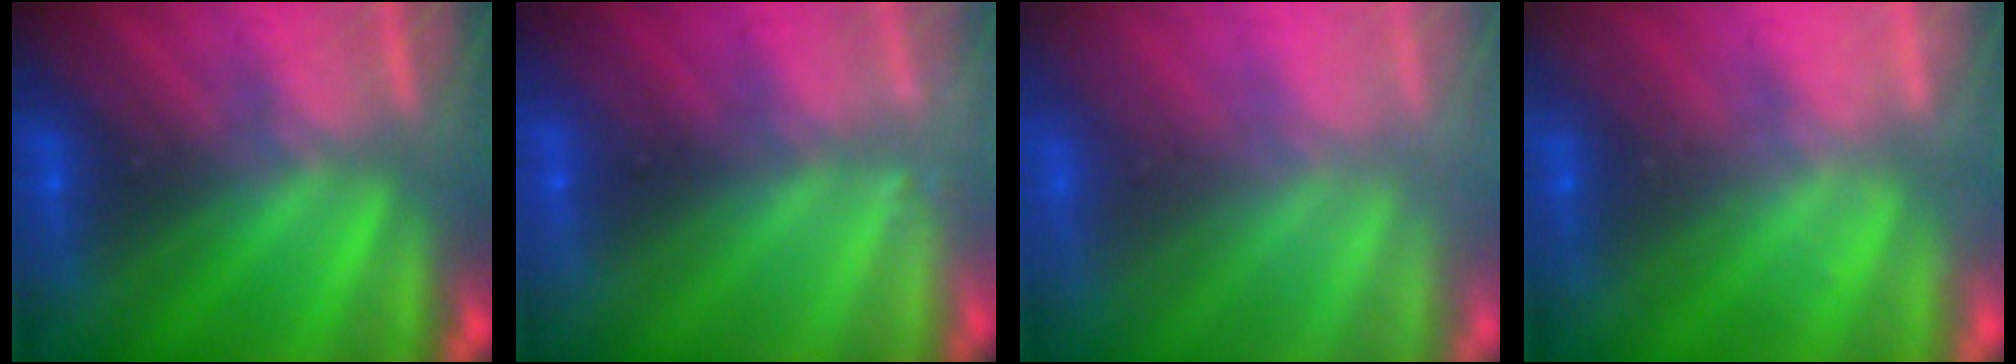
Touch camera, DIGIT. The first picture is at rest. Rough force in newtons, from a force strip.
{"total": 2.4}
{"total": 8.0}
{"total": 2.3}